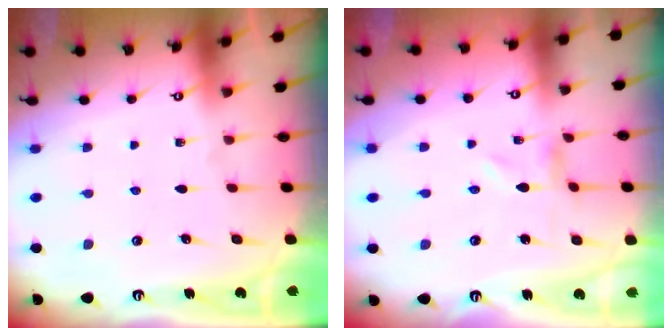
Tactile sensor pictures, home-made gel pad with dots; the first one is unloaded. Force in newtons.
{"total": 0.0}